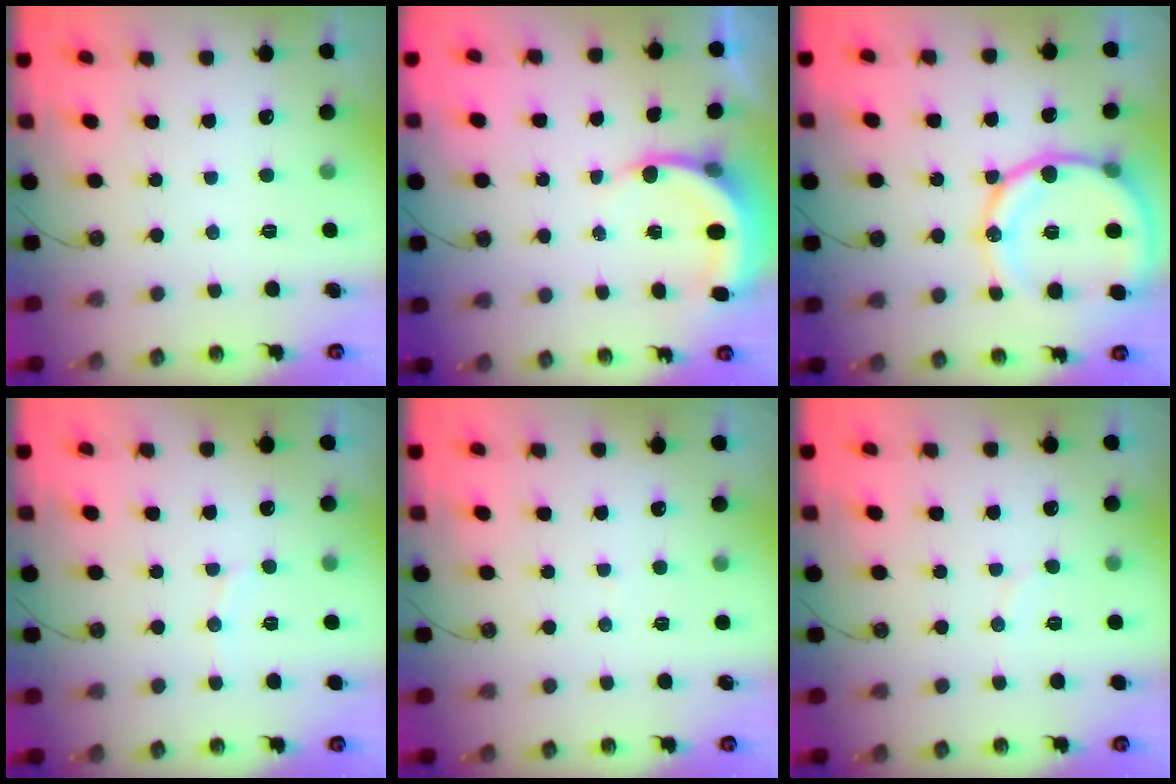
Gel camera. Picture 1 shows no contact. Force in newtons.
{"total": 7.4, "press": 7.2, "slide": 1.5}
{"total": 17.4, "press": 17.0, "slide": 3.7}
{"total": 4.0, "press": 3.9, "slide": 1.1}
{"total": 3.1, "press": 3.0, "slide": 0.3}
{"total": 2.9, "press": 2.9, "slide": 0.3}